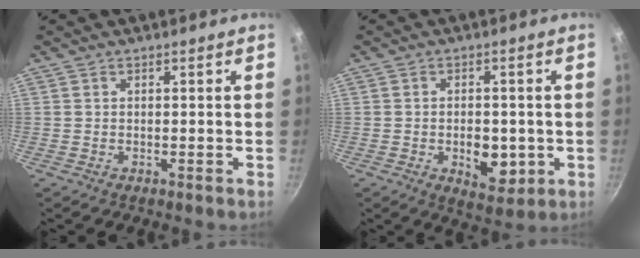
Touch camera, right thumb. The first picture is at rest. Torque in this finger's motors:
{"motor_torque": [-0.30, 0.53, 0.75, 0.04, 0.10]}